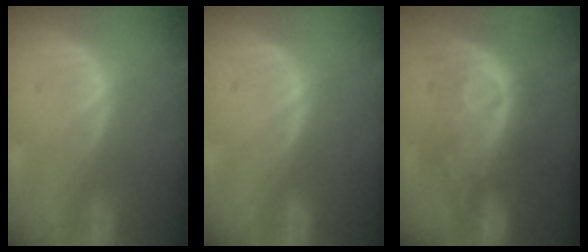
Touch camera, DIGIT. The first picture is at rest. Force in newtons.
{"total": 0.0}
{"total": 8.8, "press": 8.7, "slide": 1.1}